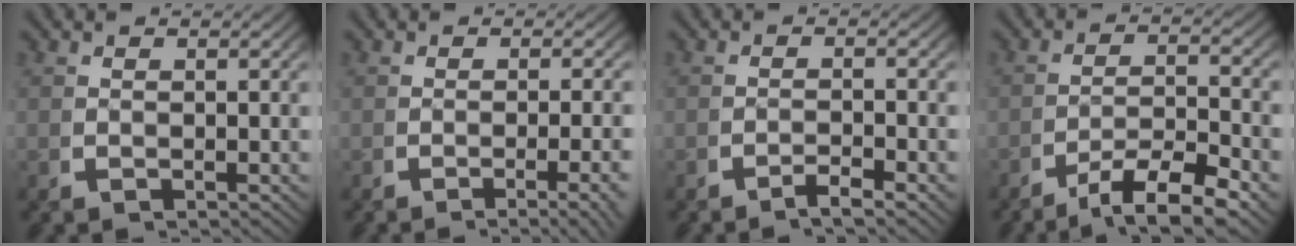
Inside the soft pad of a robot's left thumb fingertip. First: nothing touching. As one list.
[{"total": 3.5, "force": [-1.7, 0.5, 3.0], "torque": [-0.045, -0.001, -0.027]}, {"total": 1.6, "force": [-1.2, -0.1, 0.9], "torque": [-0.016, 0.000, -0.028]}, {"total": 5.9, "force": [-3.0, 2.7, 4.4], "torque": [-0.070, -0.017, -0.042]}]